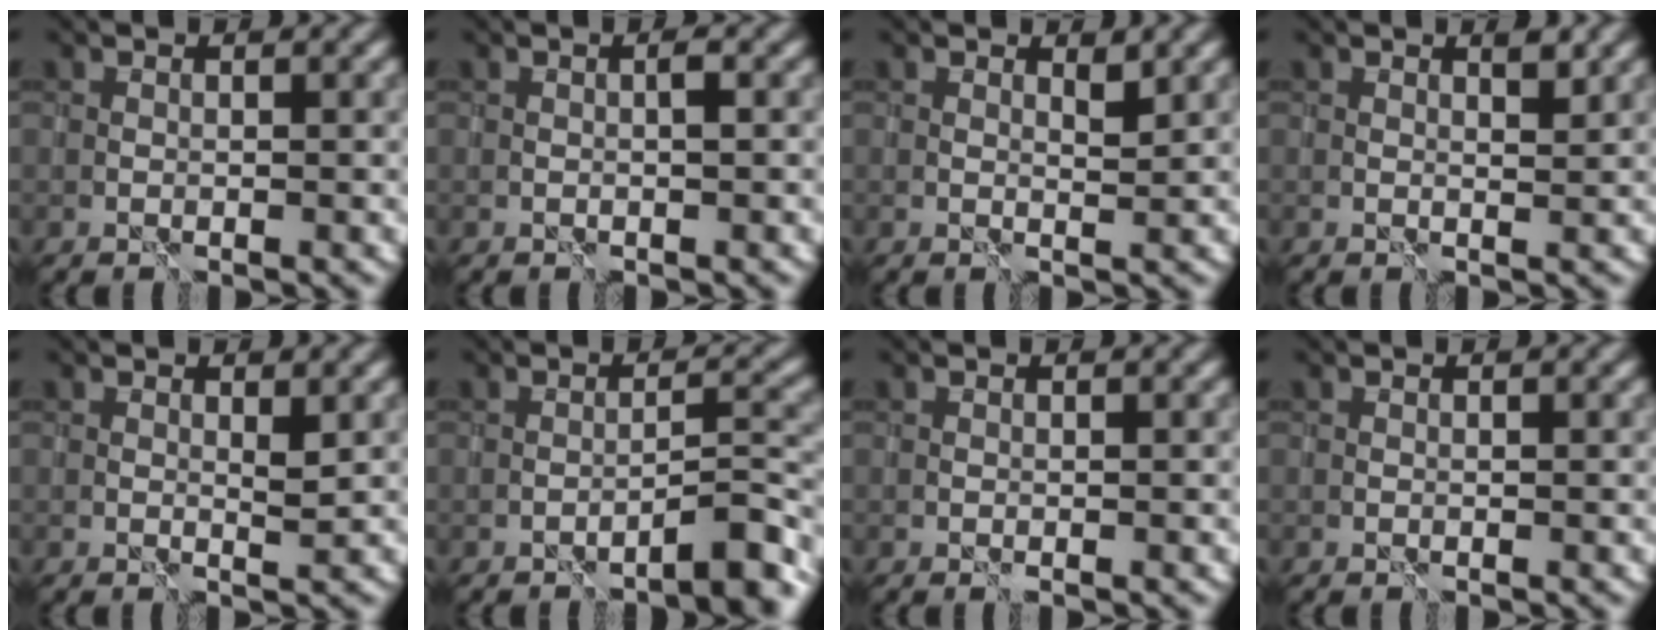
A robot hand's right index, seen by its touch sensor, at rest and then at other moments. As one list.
[{"total": 0.9, "force": [0.0, 0.1, 0.9], "torque": [-0.016, 0.003, 0.001]}, {"total": 0.9, "force": [0.7, 0.2, 0.5], "torque": [-0.008, -0.003, 0.013]}, {"total": 1.1, "force": [0.8, 0.2, 0.7], "torque": [-0.009, -0.001, 0.013]}, {"total": 0.9, "force": [0.3, 0.2, 0.8], "torque": [-0.013, -0.003, 0.007]}, {"total": 4.0, "force": [-2.9, 0.6, 2.7], "torque": [-0.029, 0.016, -0.046]}, {"total": 0.0}, {"total": 0.0}]